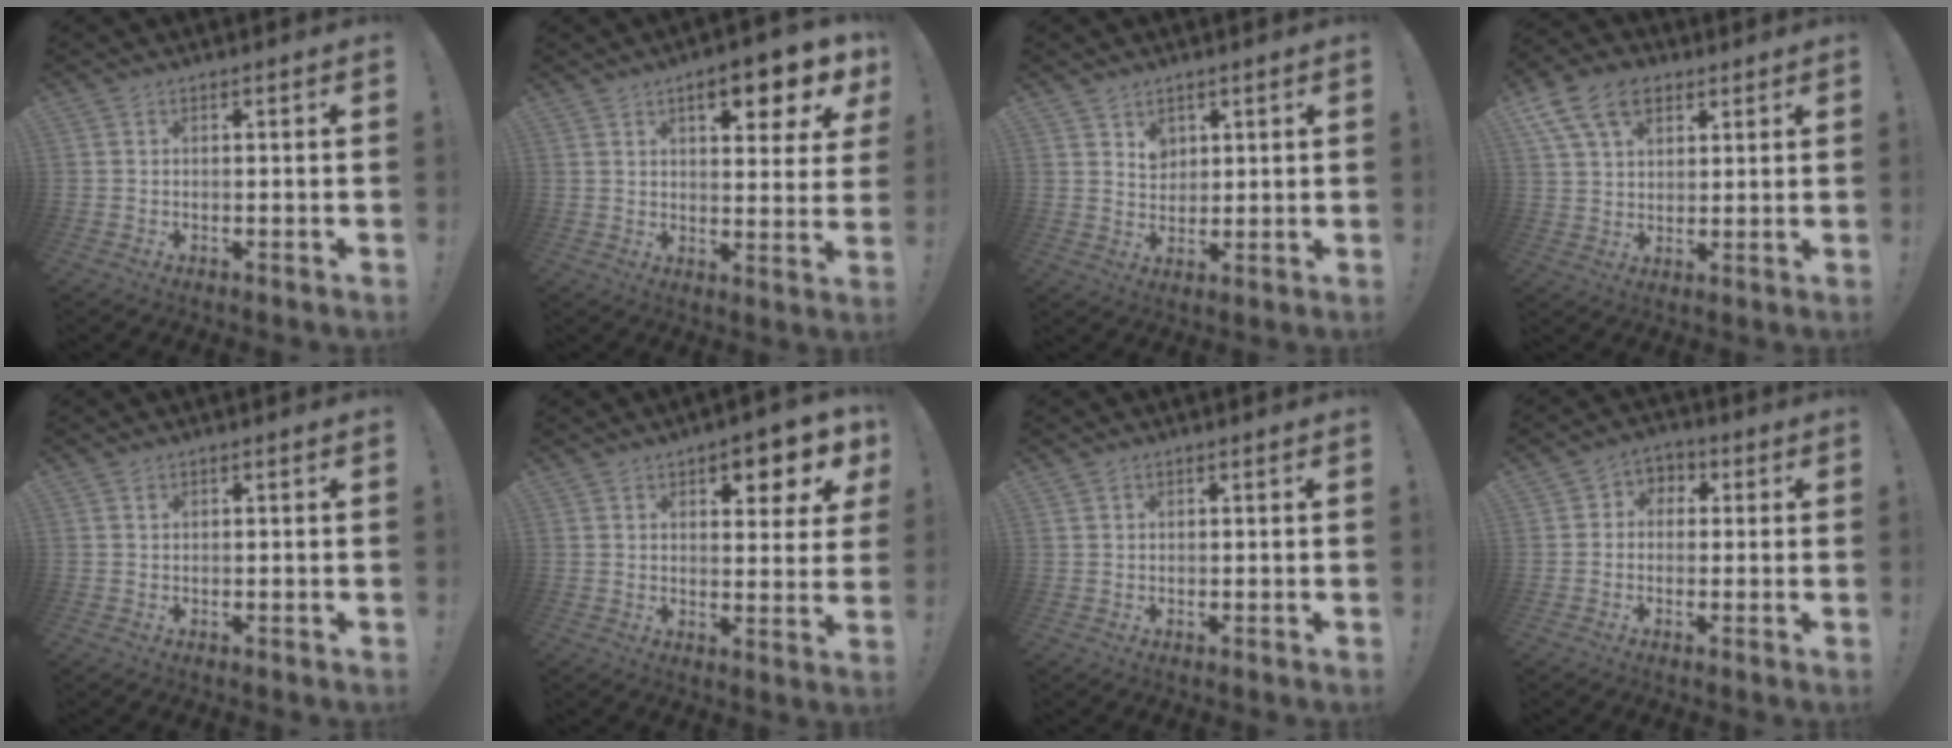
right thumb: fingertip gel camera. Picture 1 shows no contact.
{"total": 10.3, "force": [5.4, 2.9, 8.2], "torque": [-0.106, -0.028, 0.084]}
{"total": 4.5, "force": [2.8, 3.3, 1.0], "torque": [-0.003, -0.020, 0.048]}
{"total": 13.2, "force": [6.5, 8.8, 7.4], "torque": [-0.115, -0.020, 0.125]}
{"total": 0.5, "force": [0.3, 0.4, 0.2], "torque": [0.003, -0.003, 0.005]}
{"total": 7.2, "force": [4.4, 2.8, 5.0], "torque": [-0.047, -0.032, 0.069]}
{"total": 0.8, "force": [0.6, 0.5, 0.2], "torque": [0.004, -0.002, 0.010]}
{"total": 4.3, "force": [-1.3, 3.8, 1.6], "torque": [-0.020, 0.018, -0.023]}